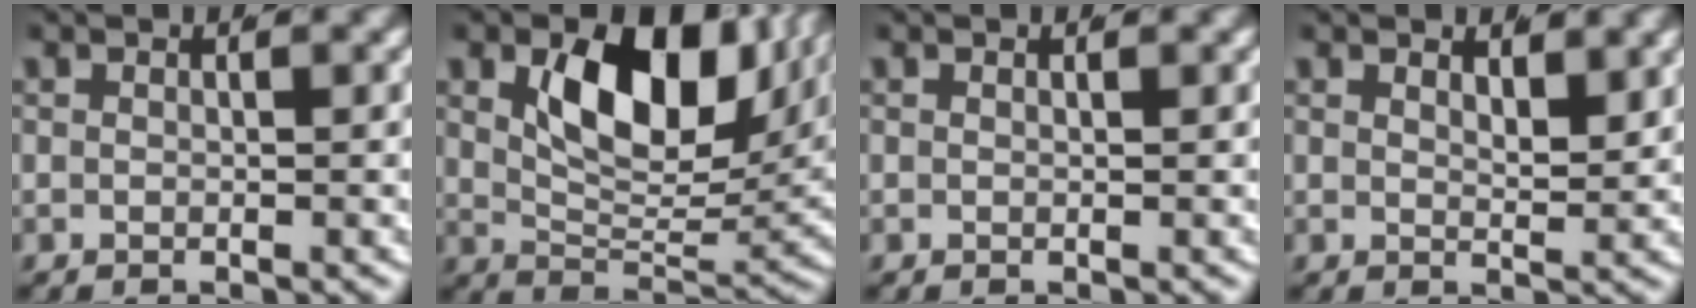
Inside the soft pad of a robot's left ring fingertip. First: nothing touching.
{"total": 10.9, "force": [4.7, 5.6, 8.1], "torque": [-0.126, -0.007, 0.076]}
{"total": 0.0}
{"total": 1.6, "force": [1.3, -0.2, 0.8], "torque": [-0.010, -0.017, 0.029]}